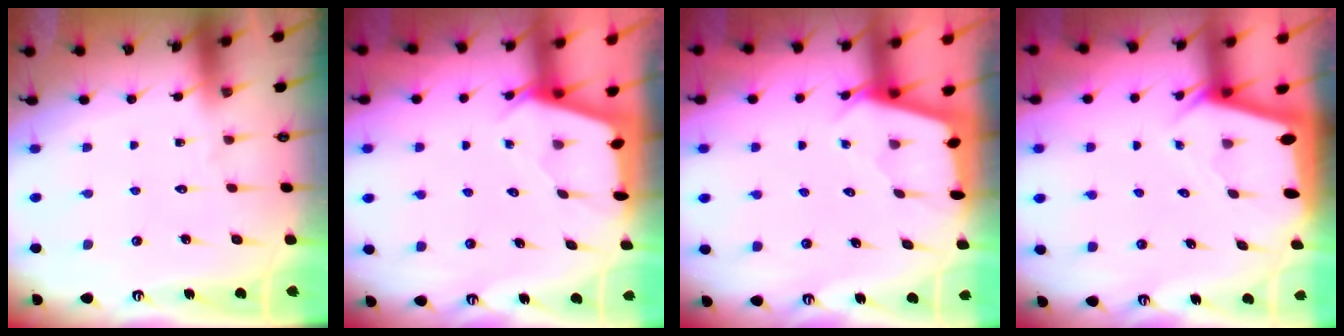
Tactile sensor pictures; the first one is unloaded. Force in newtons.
{"total": 2.5, "press": 2.5, "slide": 0.2}
{"total": 2.4, "press": 2.4, "slide": 0.3}
{"total": 2.5, "press": 2.5, "slide": 0.2}